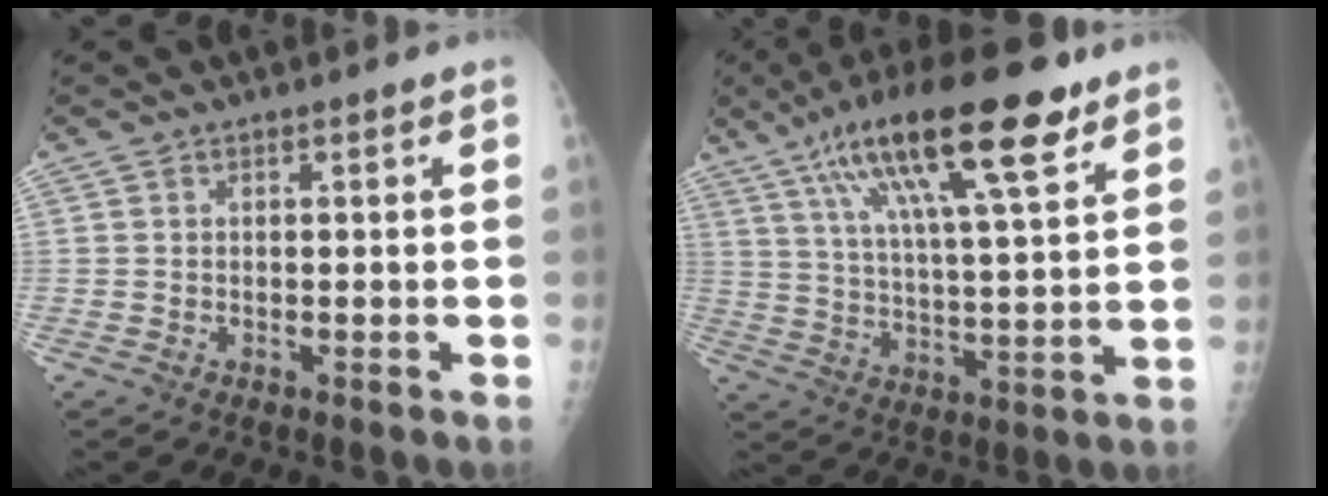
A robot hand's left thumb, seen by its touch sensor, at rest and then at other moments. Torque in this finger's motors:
{"motor_torque": [0.61, 0.16, 1.75, -1.01, 0.20]}